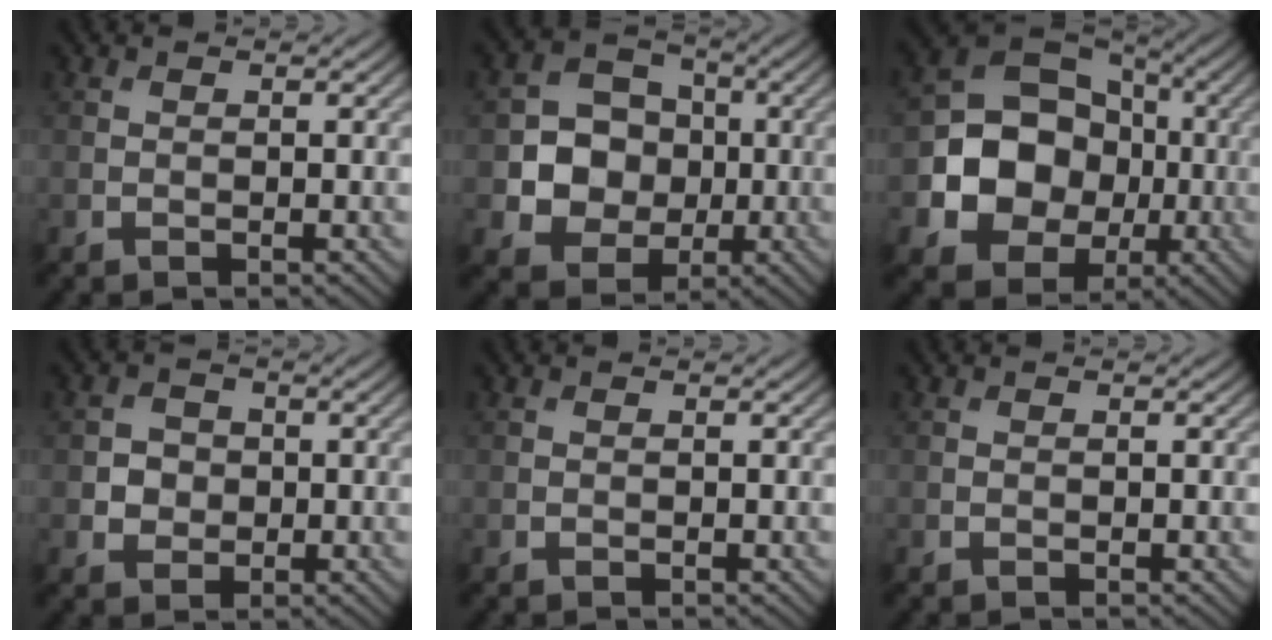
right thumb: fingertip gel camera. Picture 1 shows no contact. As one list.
[{"total": 8.1, "force": [-0.5, 7.1, 3.8], "torque": [-0.079, -0.001, -0.027]}, {"total": 12.0, "force": [-1.8, 9.9, 6.6], "torque": [-0.122, -0.001, -0.046]}, {"total": 2.8, "force": [-0.2, 2.6, 1.0], "torque": [-0.024, -0.003, -0.010]}, {"total": 0.0}, {"total": 0.0}]